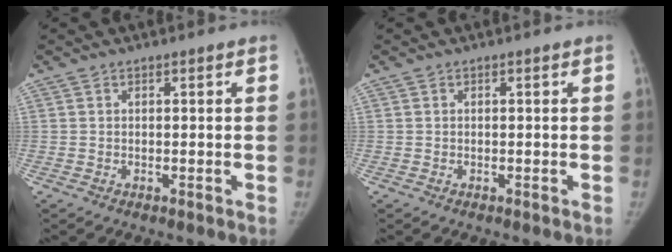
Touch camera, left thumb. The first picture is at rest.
{"total": 0.0}